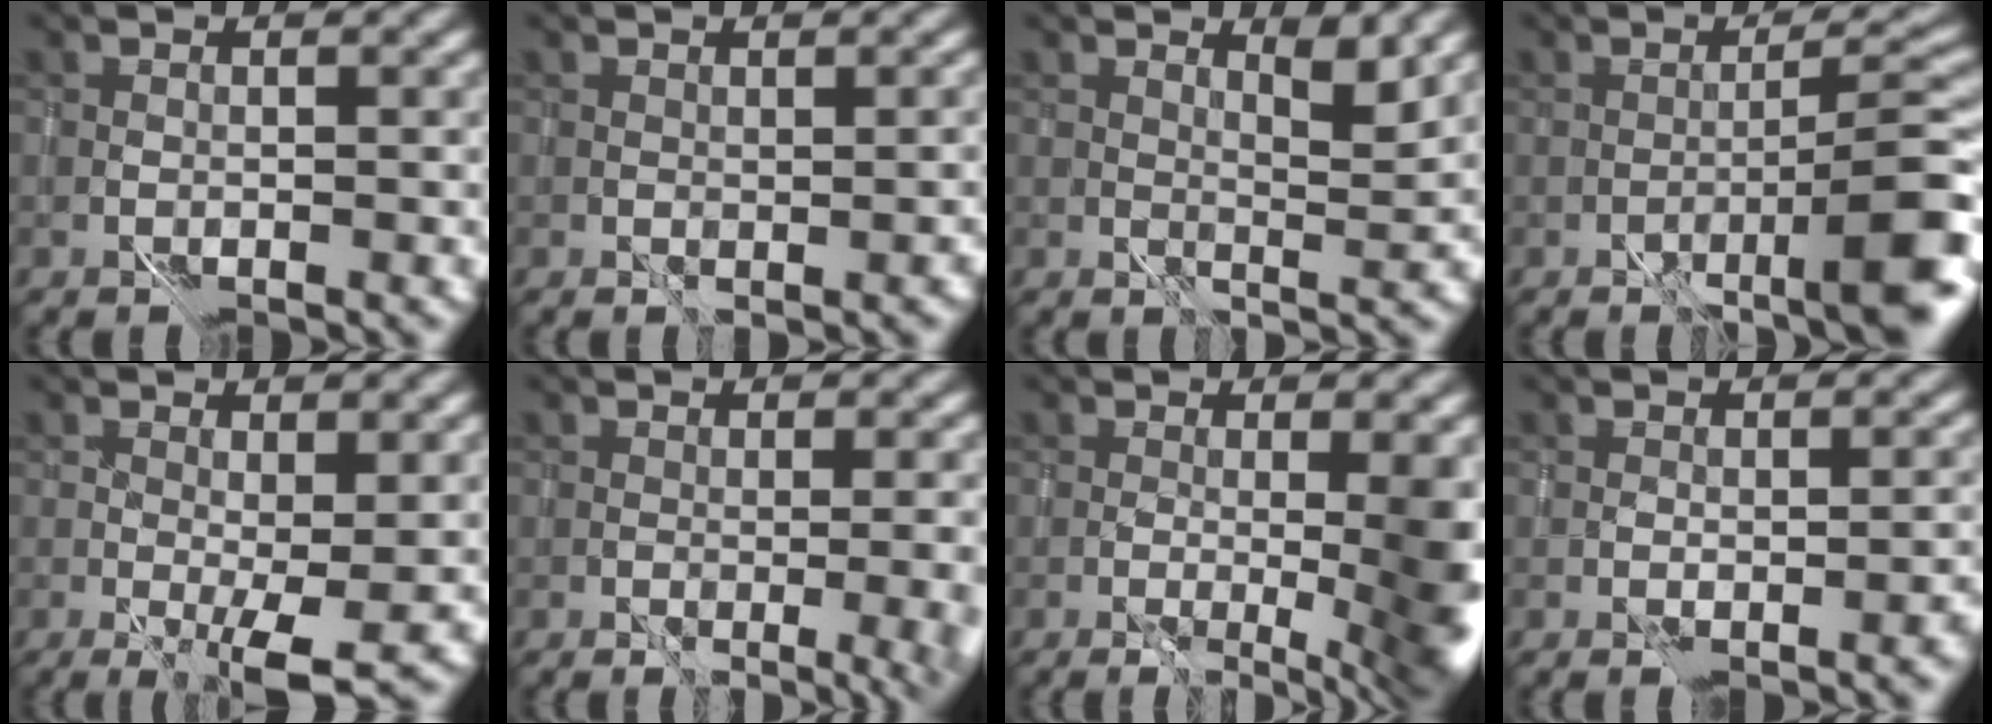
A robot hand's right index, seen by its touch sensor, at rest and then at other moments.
{"total": 0.8, "force": [0.7, 0.0, 0.4], "torque": [-0.003, 0.005, 0.018]}
{"total": 2.9, "force": [2.8, 0.0, 0.9], "torque": [-0.009, 0.001, 0.049]}
{"total": 7.2, "force": [-2.2, 1.4, 6.7], "torque": [-0.086, 0.018, -0.028]}
{"total": 3.1, "force": [0.5, 0.3, 3.0], "torque": [-0.057, -0.003, 0.013]}
{"total": 6.3, "force": [-0.5, 2.8, 5.6], "torque": [-0.032, -0.005, 0.022]}
{"total": 8.9, "force": [0.4, 2.7, 8.5], "torque": [-0.065, 0.000, 0.017]}
{"total": 2.4, "force": [-0.7, 0.7, 2.2], "torque": [-0.029, -0.001, 0.002]}